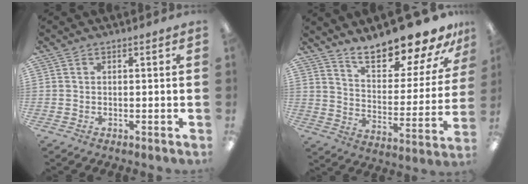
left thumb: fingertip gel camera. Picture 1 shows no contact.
{"total": 18.4, "force": [16.4, 4.0, 7.3], "torque": [-0.123, -0.121, 0.280]}